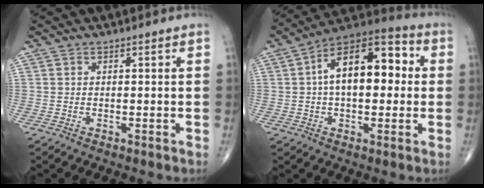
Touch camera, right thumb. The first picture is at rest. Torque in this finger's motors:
{"motor_torque": [1.13, 3.77, 1.84, 0.25, 0.41]}